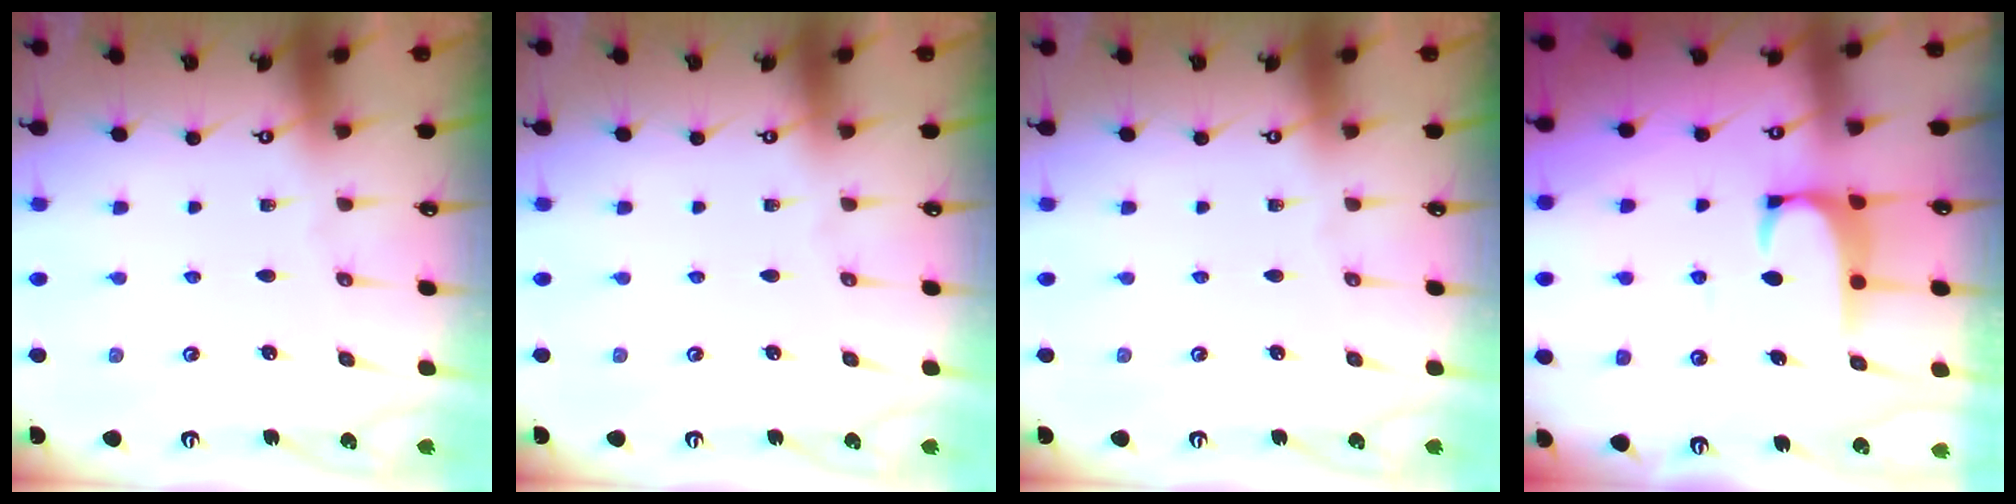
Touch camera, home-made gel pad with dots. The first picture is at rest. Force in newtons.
{"total": 0.0}
{"total": 0.0}
{"total": 1.9, "press": 1.8, "slide": 0.3}